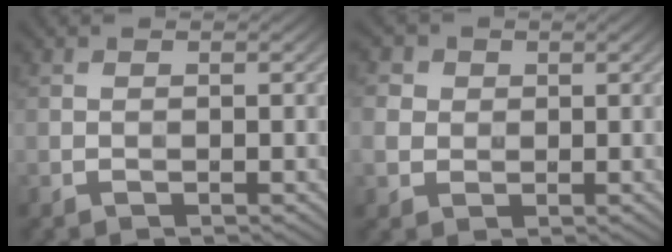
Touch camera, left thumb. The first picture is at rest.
{"total": 3.4, "force": [0.6, 3.2, 1.0], "torque": [-0.044, 0.005, 0.006]}